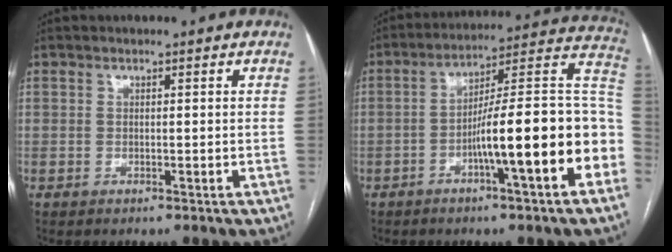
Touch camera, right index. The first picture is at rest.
{"total": 18.8, "force": [-5.5, 1.6, 17.9], "torque": [-0.198, 0.036, -0.079]}